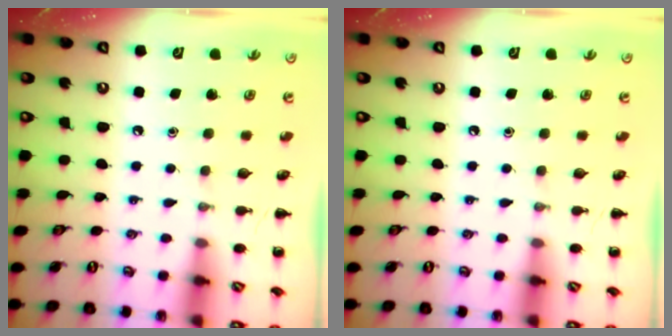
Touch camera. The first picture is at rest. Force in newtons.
{"total": 0.0}